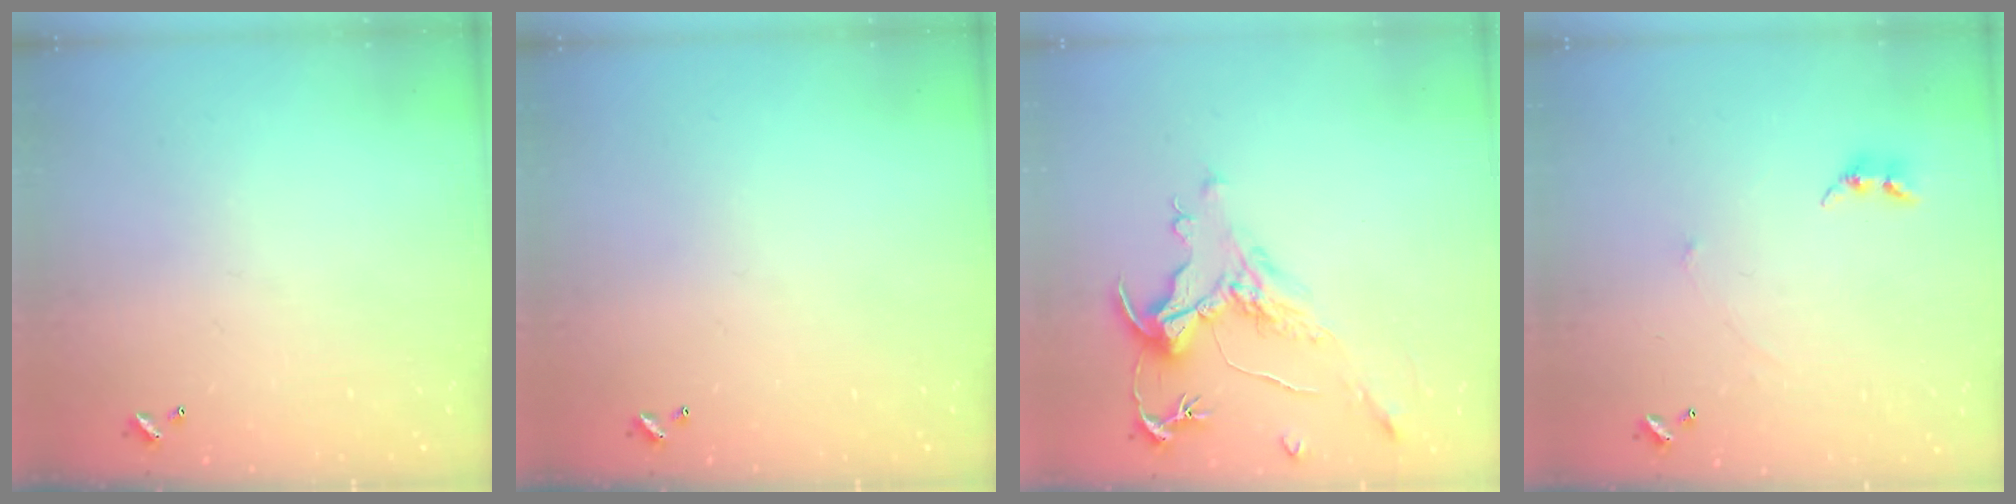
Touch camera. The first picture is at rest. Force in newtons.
{"total": 0.0}
{"total": 1.2, "press": 0.7, "slide": 1.0}
{"total": 1.1, "press": 1.1, "slide": 0.3}